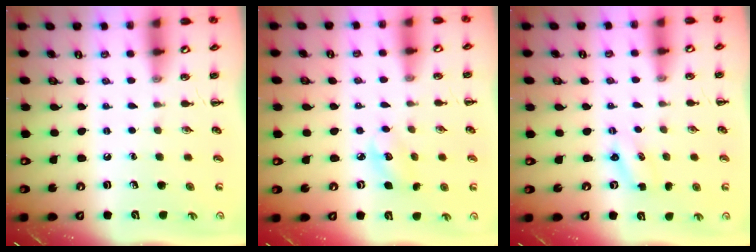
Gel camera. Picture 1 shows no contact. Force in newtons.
{"total": 3.9, "press": 3.8, "slide": 0.8}
{"total": 2.1, "press": 2.0, "slide": 0.6}